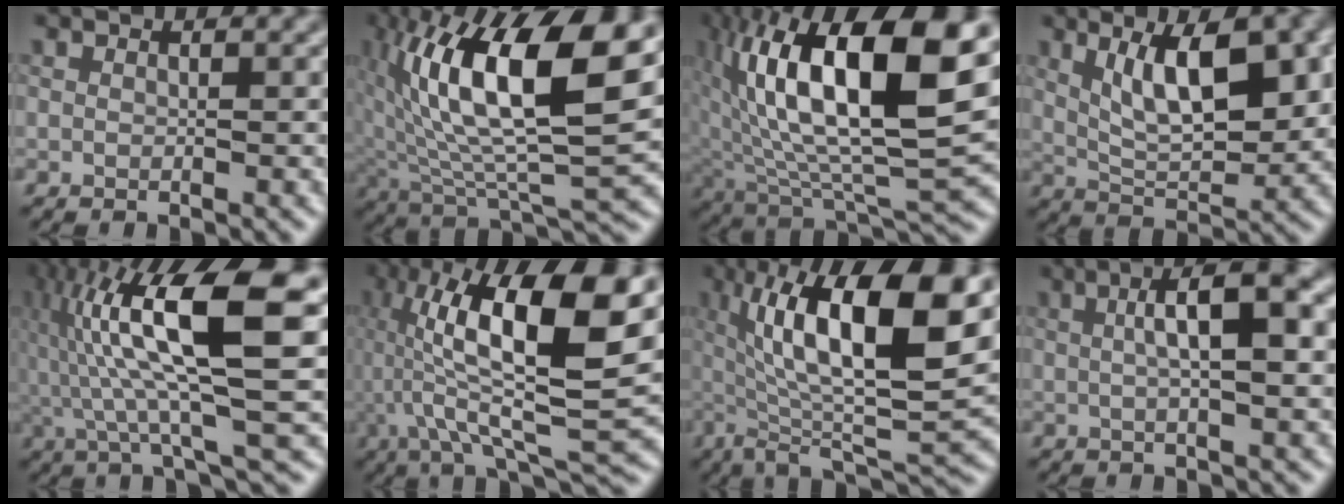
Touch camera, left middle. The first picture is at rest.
{"total": 13.6, "force": [2.9, 5.1, 12.2], "torque": [-0.230, 0.010, 0.064]}
{"total": 17.0, "force": [3.4, 7.1, 15.1], "torque": [-0.281, 0.023, 0.068]}
{"total": 7.6, "force": [1.6, 2.9, 6.9], "torque": [-0.118, -0.003, 0.041]}
{"total": 14.2, "force": [1.6, 3.7, 13.6], "torque": [-0.259, 0.020, 0.036]}
{"total": 13.8, "force": [1.7, 4.3, 13.0], "torque": [-0.239, 0.009, 0.038]}
{"total": 14.4, "force": [3.1, 4.2, 13.4], "torque": [-0.223, 0.010, 0.055]}
{"total": 6.8, "force": [1.1, 1.5, 6.5], "torque": [-0.101, 0.017, 0.024]}